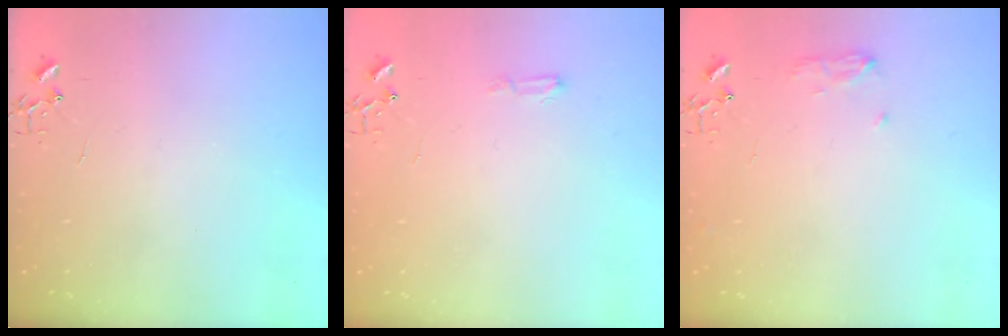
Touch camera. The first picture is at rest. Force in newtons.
{"total": 6.0, "press": 6.0, "slide": 0.7}
{"total": 6.5, "press": 6.5, "slide": 0.5}